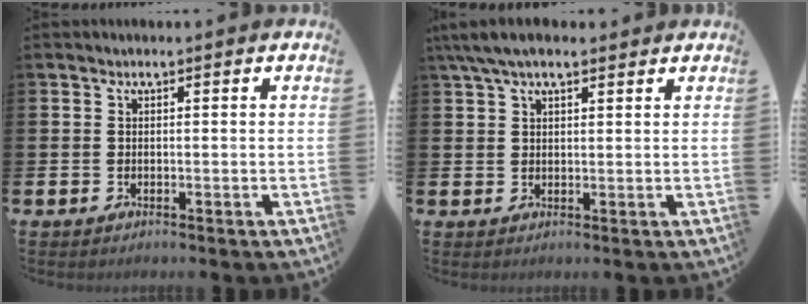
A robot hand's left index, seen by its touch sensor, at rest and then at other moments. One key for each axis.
{"total": 4.6, "fx": 3.4, "fy": 1.6, "fz": 2.6, "tx": -0.057, "ty": -0.002, "tz": 0.062}